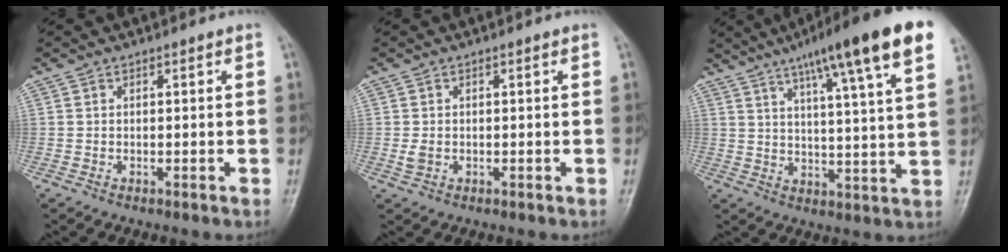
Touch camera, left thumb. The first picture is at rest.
{"total": 1.7, "force": [0.0, 1.2, 1.2], "torque": [-0.024, 0.002, 0.003]}
{"total": 19.8, "force": [11.9, 2.5, 15.7], "torque": [-0.225, -0.021, 0.164]}